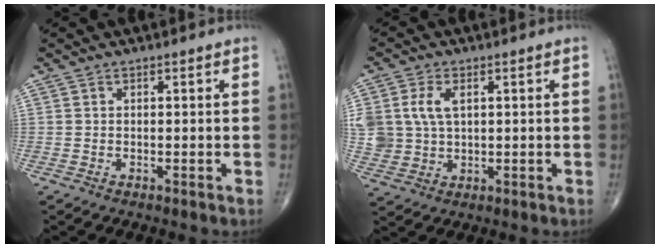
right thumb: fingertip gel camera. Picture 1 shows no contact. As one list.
[{"total": 9.8, "force": [2.2, 6.7, 6.8], "torque": [-0.154, -0.002, 0.051]}]